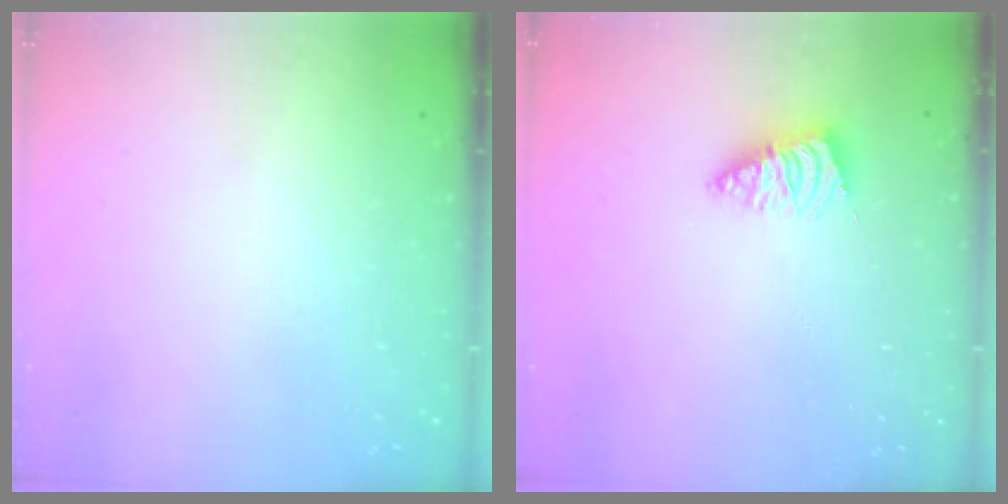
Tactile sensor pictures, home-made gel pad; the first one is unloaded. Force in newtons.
{"total": 1.9, "press": 1.9, "slide": 0.2}